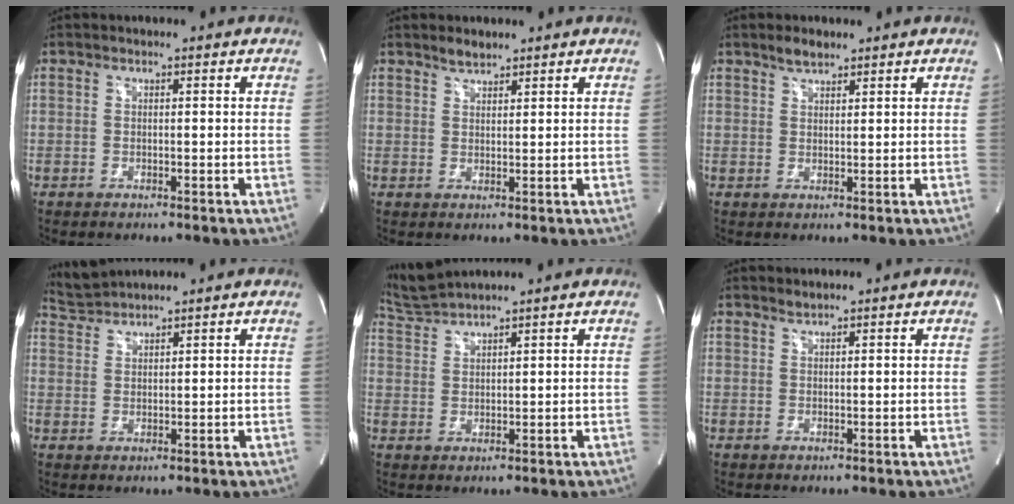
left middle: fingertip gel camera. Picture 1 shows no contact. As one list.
[{"total": 2.0, "force": [1.8, 0.6, 0.5], "torque": [-0.012, 0.001, 0.034]}, {"total": 2.5, "force": [2.1, 0.9, 1.0], "torque": [-0.024, 0.004, 0.038]}, {"total": 3.3, "force": [3.3, -0.5, -0.6], "torque": [-0.004, 0.011, 0.073]}, {"total": 4.4, "force": [4.1, -1.4, 0.2], "torque": [-0.020, 0.004, 0.092]}, {"total": 0.7, "force": [0.7, 0.0, 0.0], "torque": [-0.006, -0.001, 0.016]}]